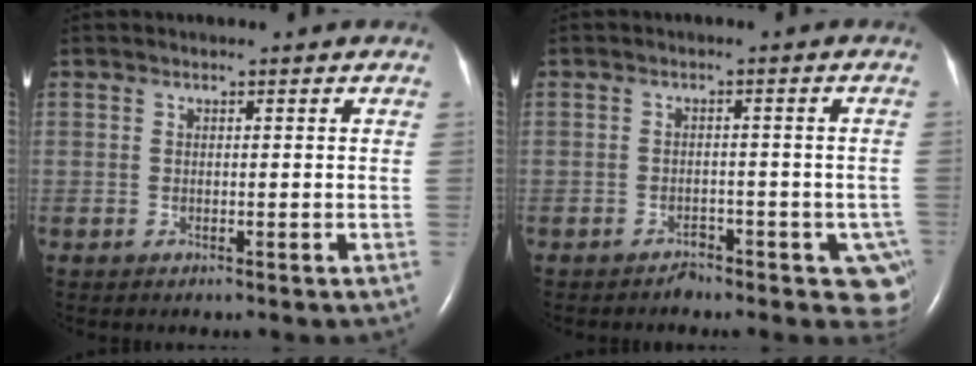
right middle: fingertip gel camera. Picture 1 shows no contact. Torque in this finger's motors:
{"motor_torque": [0.04, -0.08, 0.05, 0.01]}